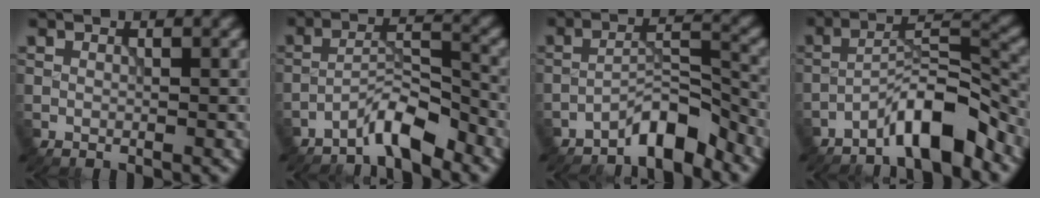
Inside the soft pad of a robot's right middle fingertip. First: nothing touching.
{"total": 4.3, "force": [-3.5, 0.7, 2.3], "torque": [-0.039, 0.012, -0.072]}
{"total": 4.4, "force": [-3.7, 0.9, 2.2], "torque": [-0.031, 0.016, -0.072]}
{"total": 6.5, "force": [-4.7, 1.2, 4.3], "torque": [-0.063, 0.016, -0.087]}